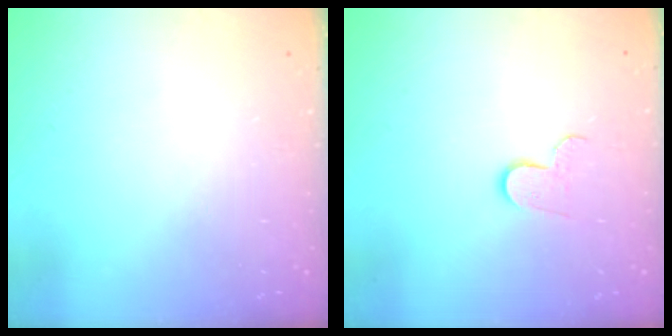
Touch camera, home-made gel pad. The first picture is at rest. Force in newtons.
{"total": 6.3, "press": 6.3, "slide": 0.5}